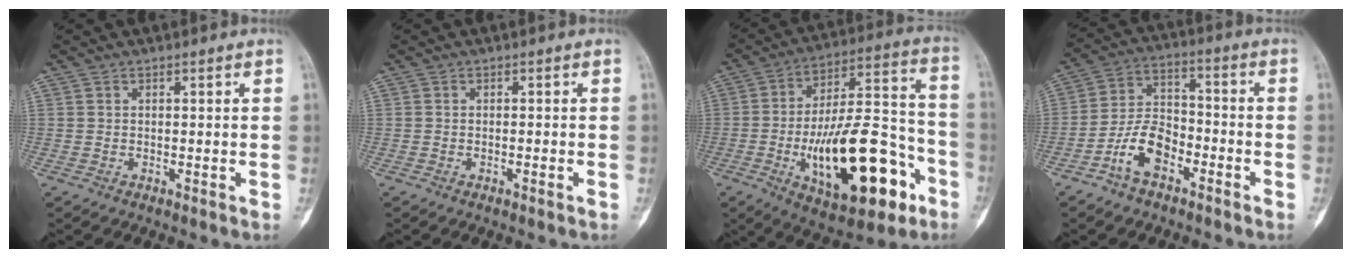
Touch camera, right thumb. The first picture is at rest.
{"total": 0.8, "force": [-0.4, 0.0, 0.7], "torque": [-0.017, 0.004, -0.003]}
{"total": 26.5, "force": [-9.7, 11.1, 22.0], "torque": [-0.348, 0.048, -0.139]}
{"total": 9.6, "force": [-5.1, 5.5, 6.1], "torque": [-0.109, 0.044, -0.101]}